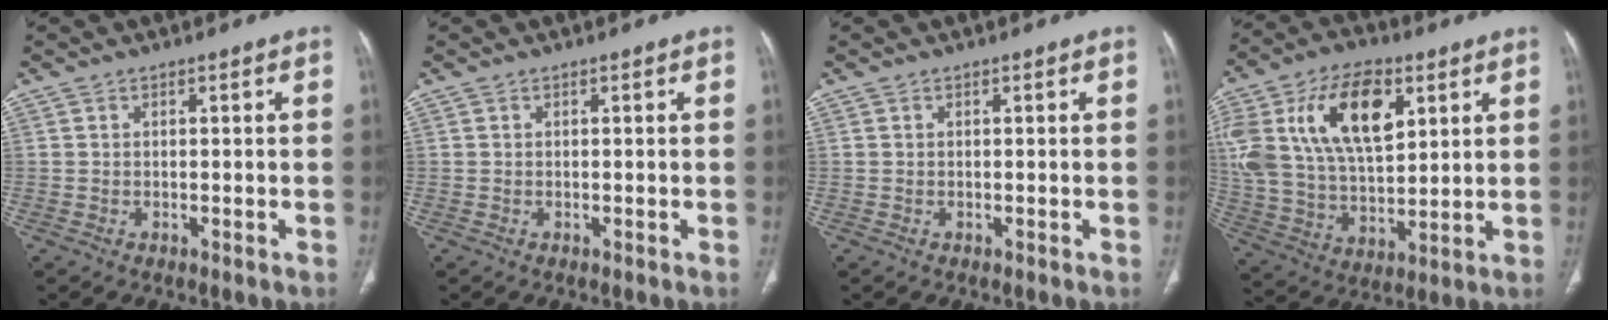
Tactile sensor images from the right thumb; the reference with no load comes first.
{"total": 0.0}
{"total": 0.0}
{"total": 24.7, "force": [9.1, 13.8, 18.4], "torque": [-0.355, -0.004, 0.169]}